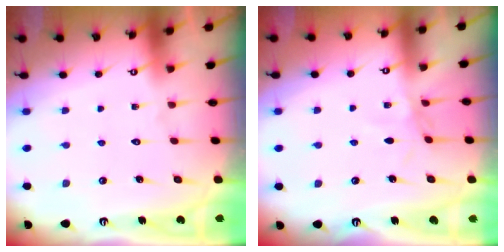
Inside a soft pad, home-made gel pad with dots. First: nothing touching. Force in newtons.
{"total": 2.2, "press": 2.1, "slide": 0.5}